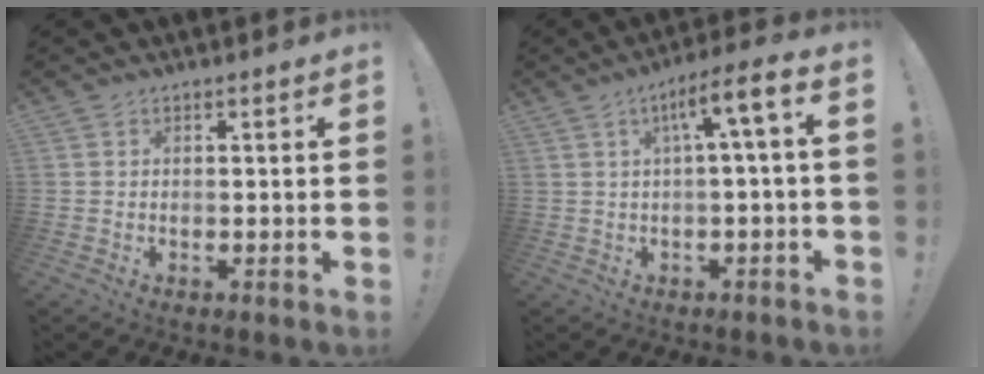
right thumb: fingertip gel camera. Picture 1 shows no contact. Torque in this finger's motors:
{"motor_torque": [0.10, -0.07, 0.10, 0.05, 0.18]}